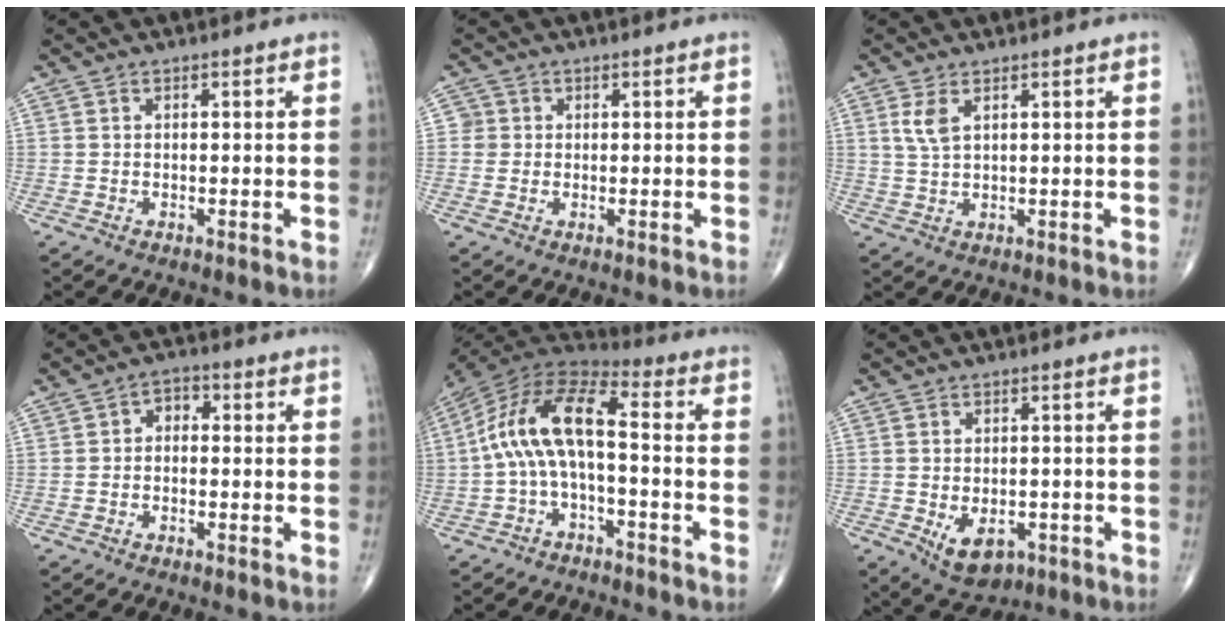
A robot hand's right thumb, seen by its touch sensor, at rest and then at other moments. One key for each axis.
{"total": 2.0, "fx": 0.2, "fy": 2.0, "fz": 0.0, "tx": 0.015, "ty": 0.005, "tz": -0.001}
{"total": 3.4, "fx": 1.5, "fy": 1.5, "fz": 2.6, "tx": -0.057, "ty": -0.001, "tz": 0.037}
{"total": 3.1, "fx": -0.1, "fy": 2.3, "fz": 2.0, "tx": -0.012, "ty": 0.014, "tz": -0.016}
{"total": 13.4, "fx": -1.8, "fy": 5.7, "fz": 12.0, "tx": -0.231, "ty": 0.064, "tz": -0.046}
{"total": 6.7, "fx": -2.1, "fy": 4.2, "fz": 4.8, "tx": -0.062, "ty": 0.001, "tz": -0.019}